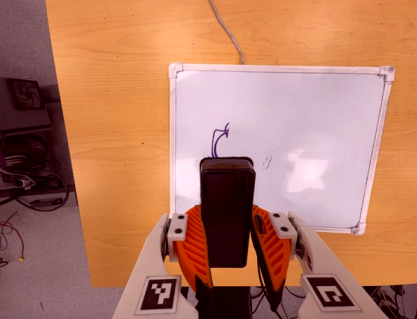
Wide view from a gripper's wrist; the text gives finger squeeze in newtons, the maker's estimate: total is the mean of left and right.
{"total": 6.4, "left": 5.4, "right": 7.4}